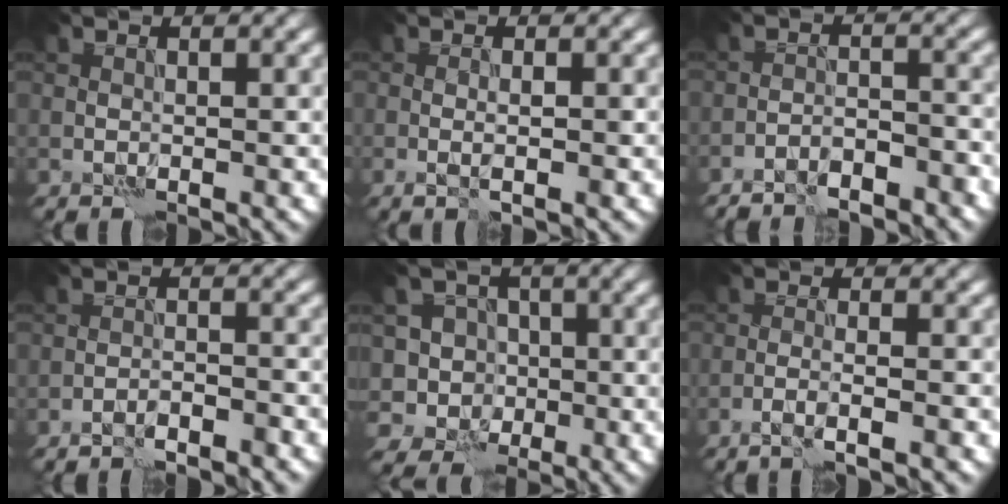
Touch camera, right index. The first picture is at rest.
{"total": 1.4, "force": [-0.2, 0.1, 1.4], "torque": [-0.020, 0.000, -0.005]}
{"total": 4.5, "force": [-4.0, 1.1, 1.9], "torque": [-0.025, -0.001, -0.067]}
{"total": 2.7, "force": [-2.5, 0.1, 1.1], "torque": [-0.017, 0.005, -0.042]}
{"total": 5.1, "force": [-0.1, 5.0, 0.9], "torque": [0.003, 0.019, -0.039]}
{"total": 2.6, "force": [-1.9, 0.0, 1.8], "torque": [-0.029, 0.005, -0.042]}